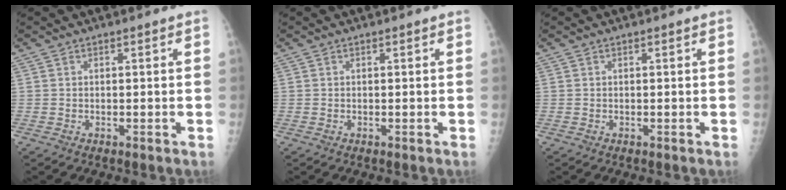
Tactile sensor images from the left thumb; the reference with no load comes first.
{"total": 0.0}
{"total": 0.0}